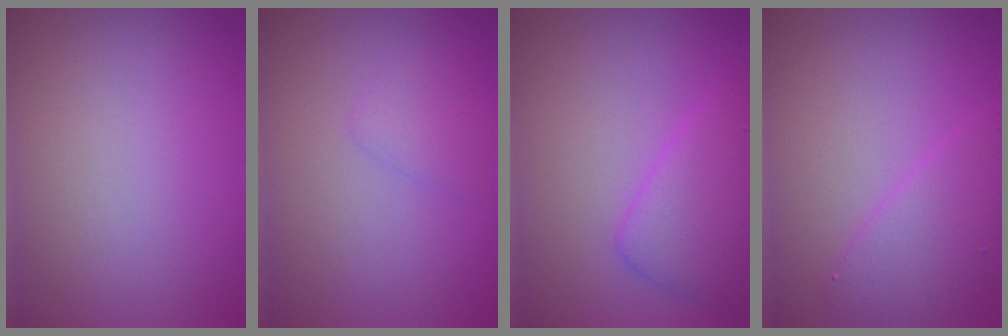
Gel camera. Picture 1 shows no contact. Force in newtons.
{"total": 1.3, "press": 1.3, "slide": 0.1}
{"total": 4.0, "press": 4.0, "slide": 0.2}
{"total": 3.1, "press": 3.1, "slide": 0.3}